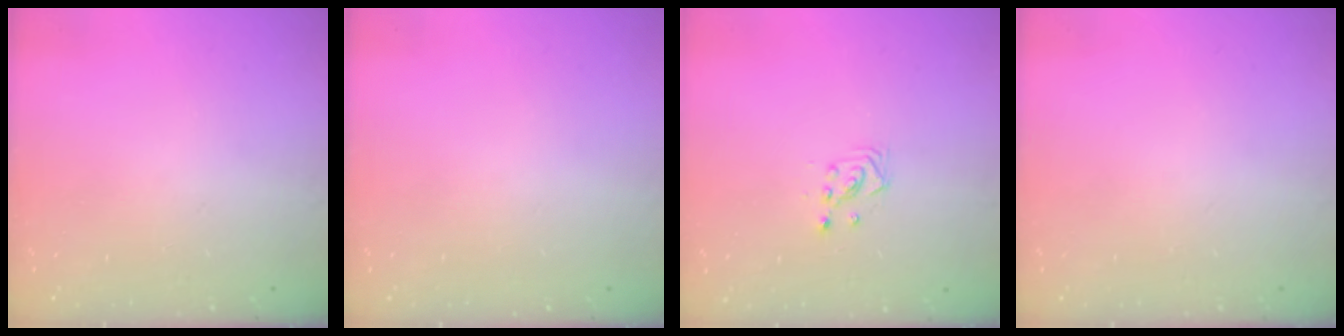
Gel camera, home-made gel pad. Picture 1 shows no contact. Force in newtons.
{"total": 0.0}
{"total": 2.9, "press": 2.9, "slide": 0.3}
{"total": 0.0}